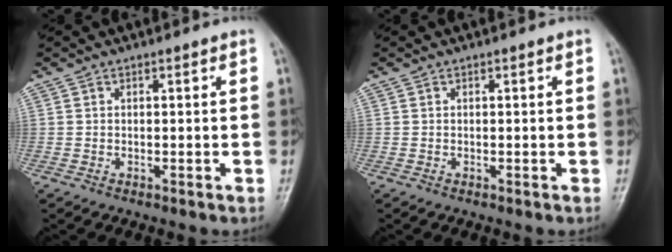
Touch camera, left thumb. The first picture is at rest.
{"total": 0.0}